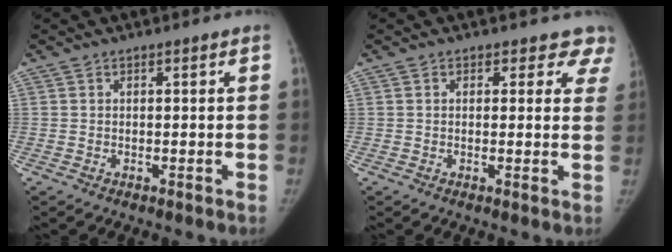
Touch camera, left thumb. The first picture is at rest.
{"total": 5.2, "force": [4.3, 3.0, 0.3], "torque": [0.052, -0.012, 0.023]}